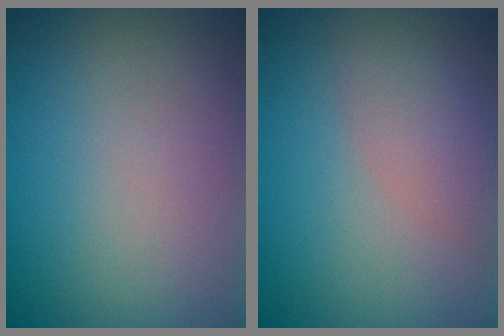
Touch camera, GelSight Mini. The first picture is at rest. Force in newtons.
{"total": 2.8, "press": 2.8, "slide": 0.1}